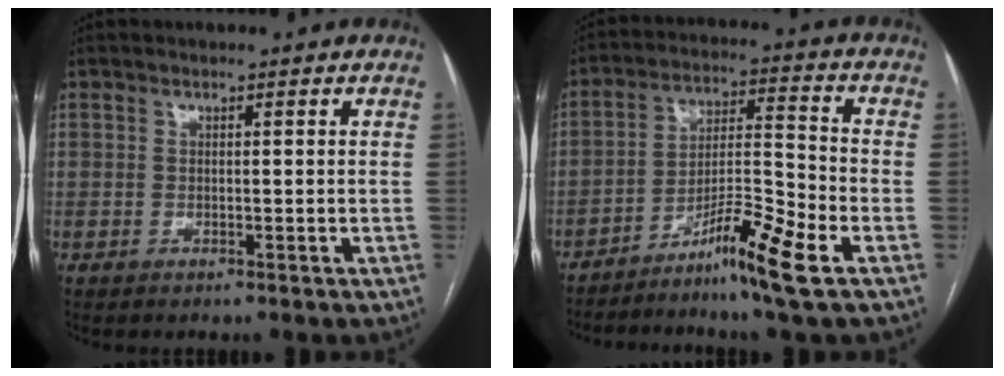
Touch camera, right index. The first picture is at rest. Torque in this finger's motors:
{"motor_torque": [1.20, -0.94, 0.17, 0.04]}